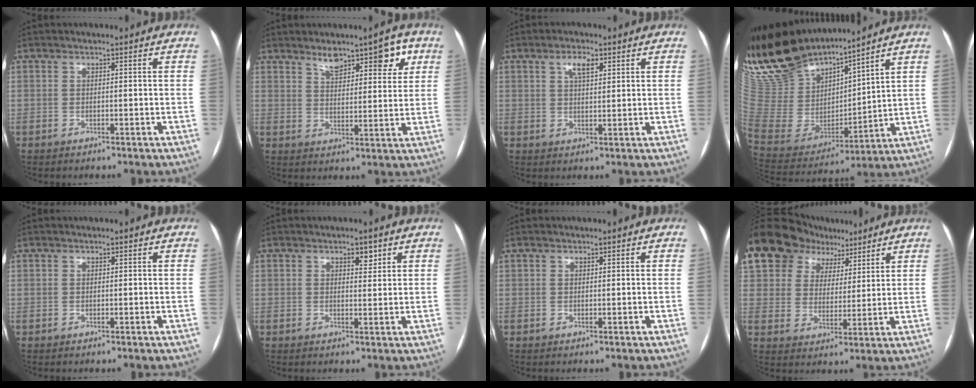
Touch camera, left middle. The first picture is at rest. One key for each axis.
{"total": 7.8, "fx": 4.9, "fy": 3.1, "fz": 5.2, "tx": -0.060, "ty": 0.011, "tz": 0.072}
{"total": 3.4, "fx": 1.8, "fy": 1.3, "fz": 2.6, "tx": -0.050, "ty": 0.005, "tz": 0.031}
{"total": 21.0, "fx": 18.8, "fy": 4.6, "fz": 8.4, "tx": -0.178, "ty": 0.009, "tz": 0.364}
{"total": 0.0}
{"total": 2.1, "fx": 1.3, "fy": 1.0, "fz": 1.3, "tx": -0.017, "ty": -0.001, "tz": 0.019}
{"total": 0.8, "fx": 0.6, "fy": 0.4, "fz": 0.2, "tx": -0.007, "ty": 0.012, "tz": 0.012}
{"total": 19.4, "fx": 12.7, "fy": 12.7, "fz": 7.4, "tx": -0.178, "ty": 0.070, "tz": 0.223}